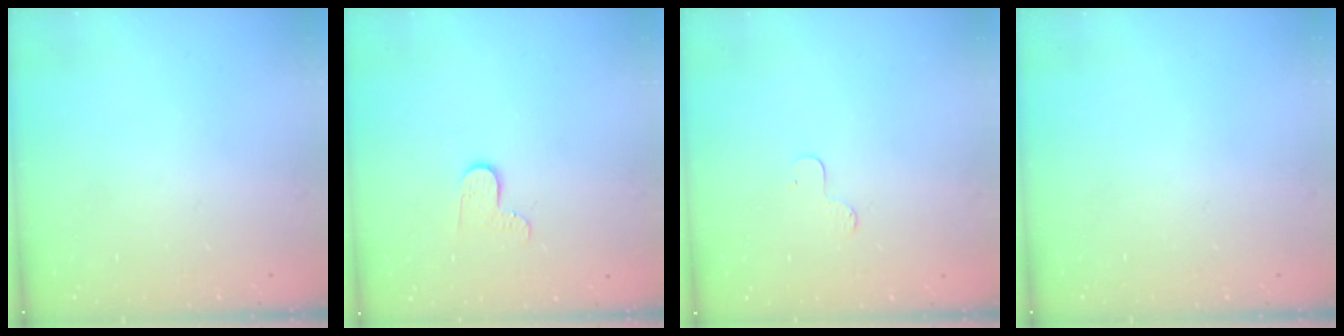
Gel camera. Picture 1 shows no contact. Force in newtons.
{"total": 6.4, "press": 6.4, "slide": 0.5}
{"total": 3.3, "press": 3.3, "slide": 0.3}
{"total": 0.0}